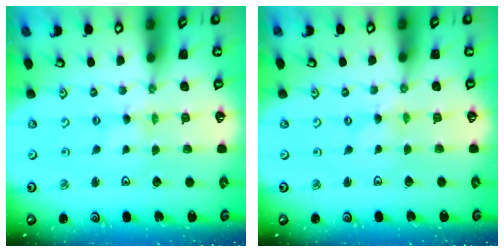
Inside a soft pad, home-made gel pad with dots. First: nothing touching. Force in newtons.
{"total": 0.0}